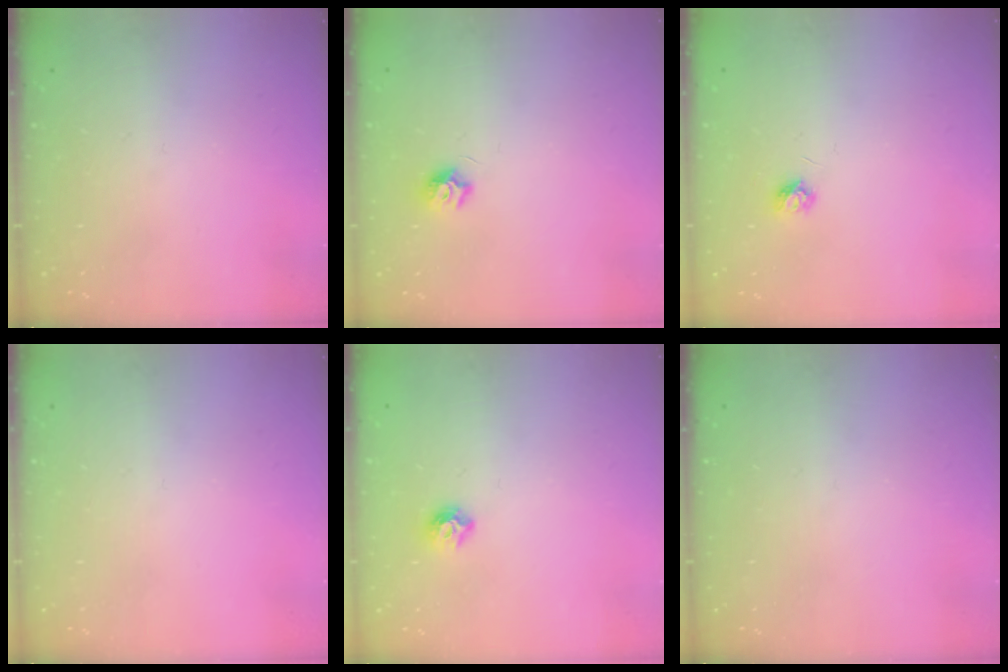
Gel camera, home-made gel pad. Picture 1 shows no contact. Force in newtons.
{"total": 6.8, "press": 6.8, "slide": 0.5}
{"total": 3.9, "press": 3.8, "slide": 0.5}
{"total": 0.0}
{"total": 6.8, "press": 6.8, "slide": 0.7}
{"total": 0.0}